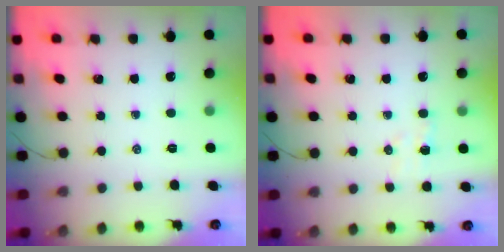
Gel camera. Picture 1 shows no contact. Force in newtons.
{"total": 3.0, "press": 2.9, "slide": 0.7}